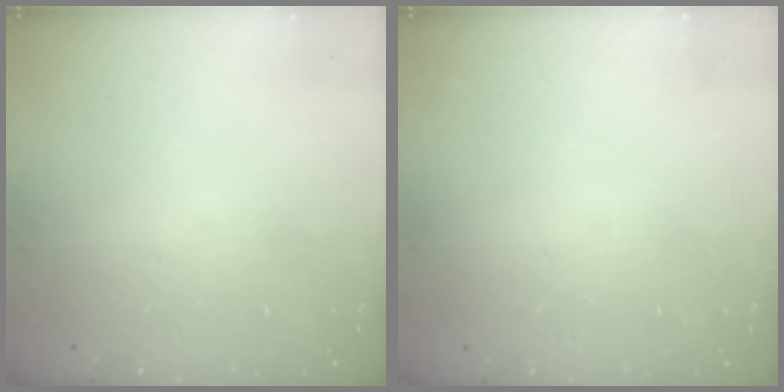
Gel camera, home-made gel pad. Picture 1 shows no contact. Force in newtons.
{"total": 0.0}